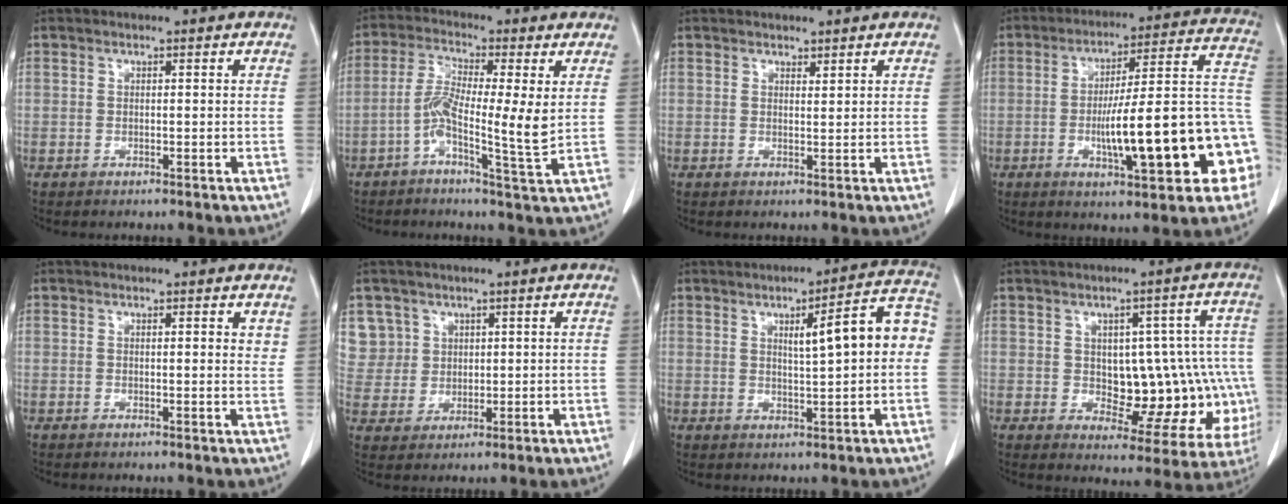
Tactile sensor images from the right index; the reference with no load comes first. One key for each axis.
{"total": 8.3, "fx": -0.7, "fy": 0.4, "fz": 8.2, "tx": -0.159, "ty": 0.006, "tz": -0.022}
{"total": 0.9, "fx": 0.8, "fy": 0.3, "fz": 0.2, "tx": -0.005, "ty": -0.008, "tz": 0.013}
{"total": 21.3, "fx": -5.1, "fy": 3.6, "fz": 20.4, "tx": -0.223, "ty": 0.035, "tz": -0.062}
{"total": 1.8, "fx": 1.2, "fy": 0.5, "fz": 1.2, "tx": -0.015, "ty": -0.005, "tz": 0.013}
{"total": 6.4, "fx": 3.1, "fy": 5.6, "fz": -0.3, "tx": 0.013, "ty": 0.012, "tz": 0.070}
{"total": 9.5, "fx": 1.2, "fy": 1.4, "fz": 9.4, "tx": -0.124, "ty": 0.027, "tz": 0.016}
{"total": 15.0, "fx": -0.8, "fy": 7.5, "fz": 12.9, "tx": -0.136, "ty": 0.030, "tz": 0.010}